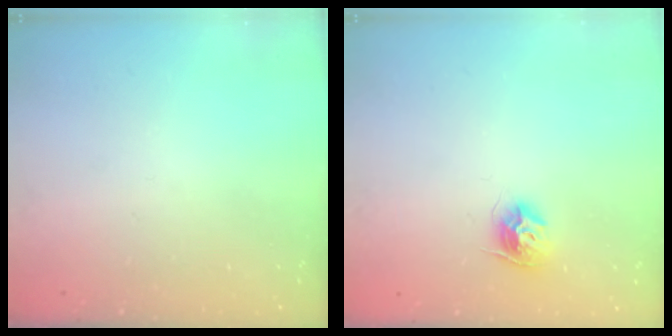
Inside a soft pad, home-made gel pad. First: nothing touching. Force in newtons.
{"total": 9.3, "press": 9.3, "slide": 0.3}